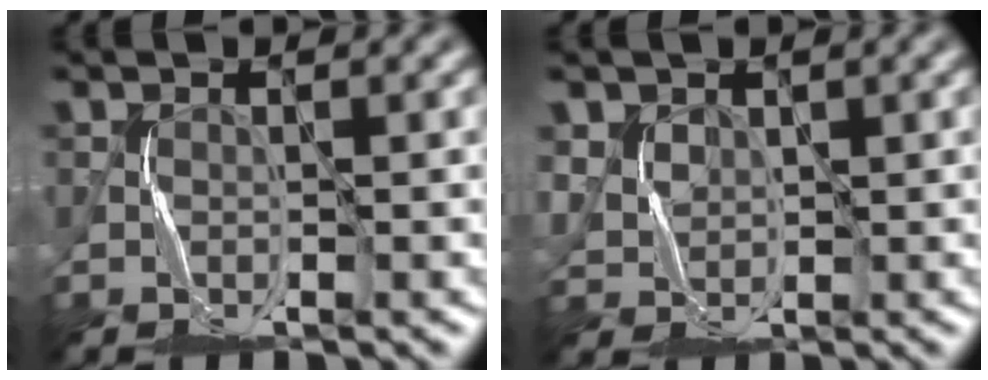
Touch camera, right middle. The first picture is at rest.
{"total": 2.8, "force": [1.6, 2.2, 0.8], "torque": [-0.037, -0.003, 0.046]}